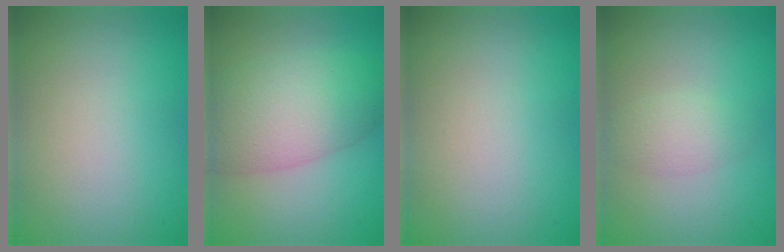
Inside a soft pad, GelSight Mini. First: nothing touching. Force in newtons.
{"total": 7.4, "press": 7.4, "slide": 0.3}
{"total": 0.0}
{"total": 1.8, "press": 1.8, "slide": 0.1}